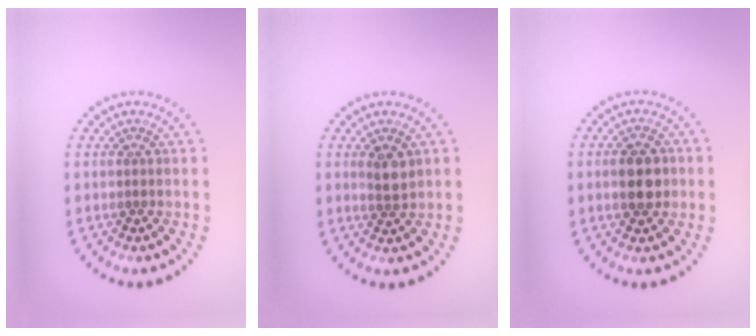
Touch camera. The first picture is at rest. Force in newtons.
{"total": 1.8, "press": 1.6, "slide": 0.8}
{"total": 3.6, "press": 3.6, "slide": 0.1}